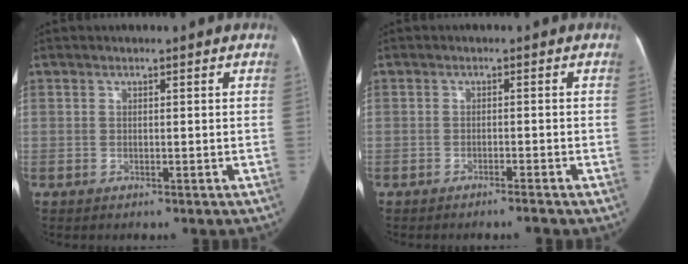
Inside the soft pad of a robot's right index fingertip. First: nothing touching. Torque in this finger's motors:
{"motor_torque": [-0.06, 0.02, -0.01, 0.02]}